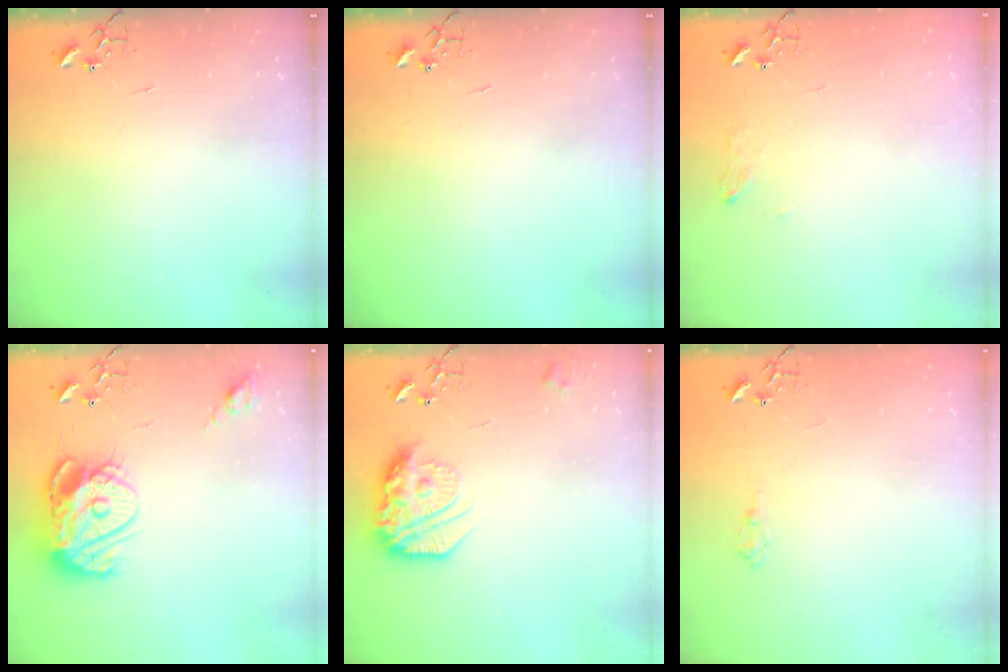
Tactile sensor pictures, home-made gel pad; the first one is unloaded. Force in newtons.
{"total": 0.0}
{"total": 7.4, "press": 7.3, "slide": 1.0}
{"total": 15.6, "press": 15.5, "slide": 1.4}
{"total": 17.3, "press": 17.2, "slide": 1.4}
{"total": 5.6, "press": 5.6, "slide": 0.7}